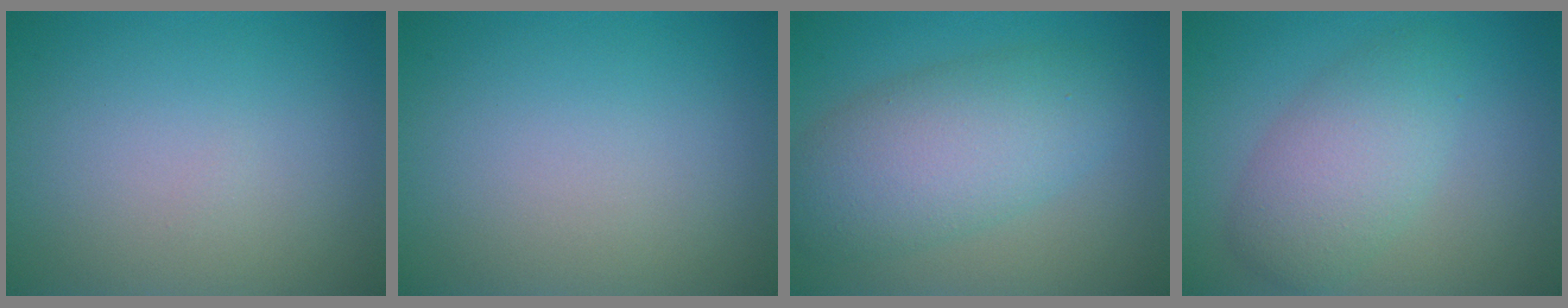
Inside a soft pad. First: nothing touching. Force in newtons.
{"total": 0.0}
{"total": 6.9, "press": 6.9, "slide": 0.4}
{"total": 4.5, "press": 4.5, "slide": 0.1}